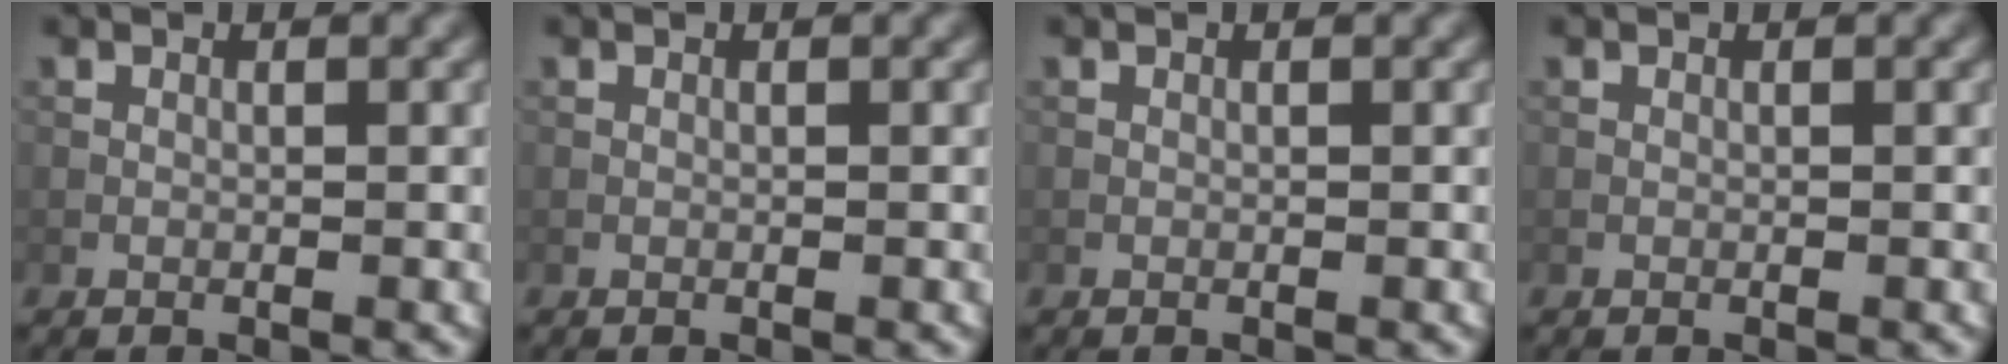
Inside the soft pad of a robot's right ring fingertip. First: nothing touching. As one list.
[{"total": 0.0}, {"total": 0.0}, {"total": 0.0}]